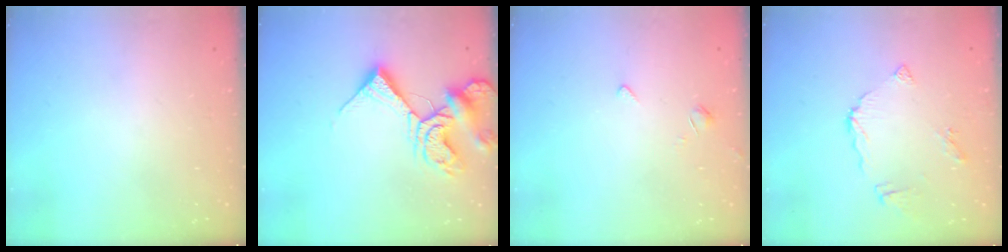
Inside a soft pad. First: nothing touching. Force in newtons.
{"total": 11.6, "press": 11.6, "slide": 1.4}
{"total": 1.7, "press": 1.6, "slide": 0.5}
{"total": 7.6, "press": 7.6, "slide": 0.8}